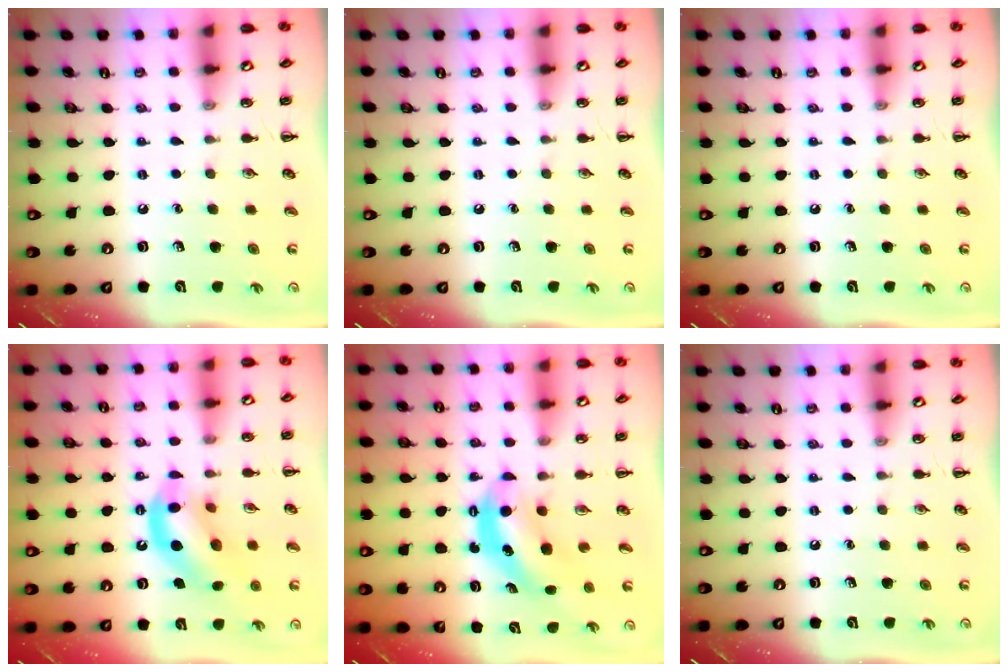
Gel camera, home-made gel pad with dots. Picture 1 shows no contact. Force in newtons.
{"total": 0.0}
{"total": 0.0}
{"total": 11.5, "press": 11.1, "slide": 3.0}
{"total": 6.1, "press": 6.1, "slide": 0.5}
{"total": 0.0}